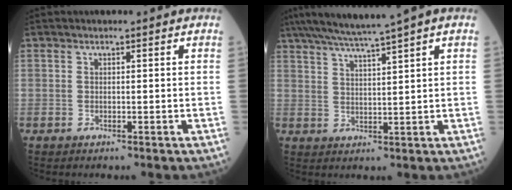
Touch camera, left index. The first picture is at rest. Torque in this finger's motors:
{"motor_torque": [0.74, -1.25, -0.03, 0.15]}